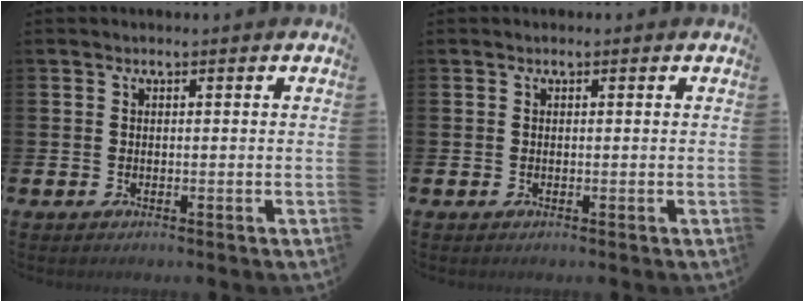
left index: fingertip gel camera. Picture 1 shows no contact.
{"total": 0.0}